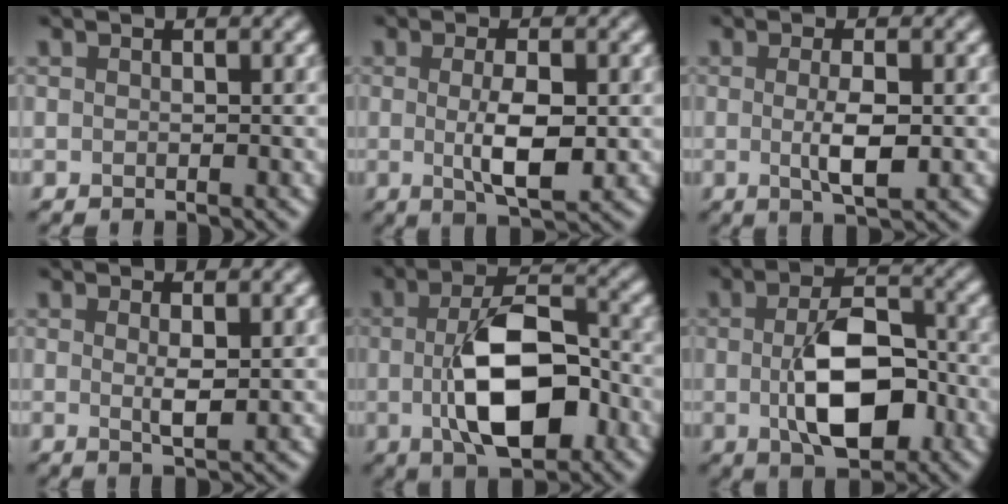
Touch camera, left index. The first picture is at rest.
{"total": 4.6, "force": [-0.2, 1.4, 4.4], "torque": [-0.082, -0.004, -0.002]}
{"total": 3.5, "force": [-0.2, 0.9, 3.4], "torque": [-0.062, -0.004, 0.000]}
{"total": 1.9, "force": [0.3, 0.3, 1.8], "torque": [-0.034, -0.004, 0.007]}
{"total": 9.5, "force": [-1.4, 4.6, 8.2], "torque": [-0.144, -0.002, -0.021]}
{"total": 8.1, "force": [-1.1, 4.2, 6.8], "torque": [-0.122, -0.003, -0.018]}